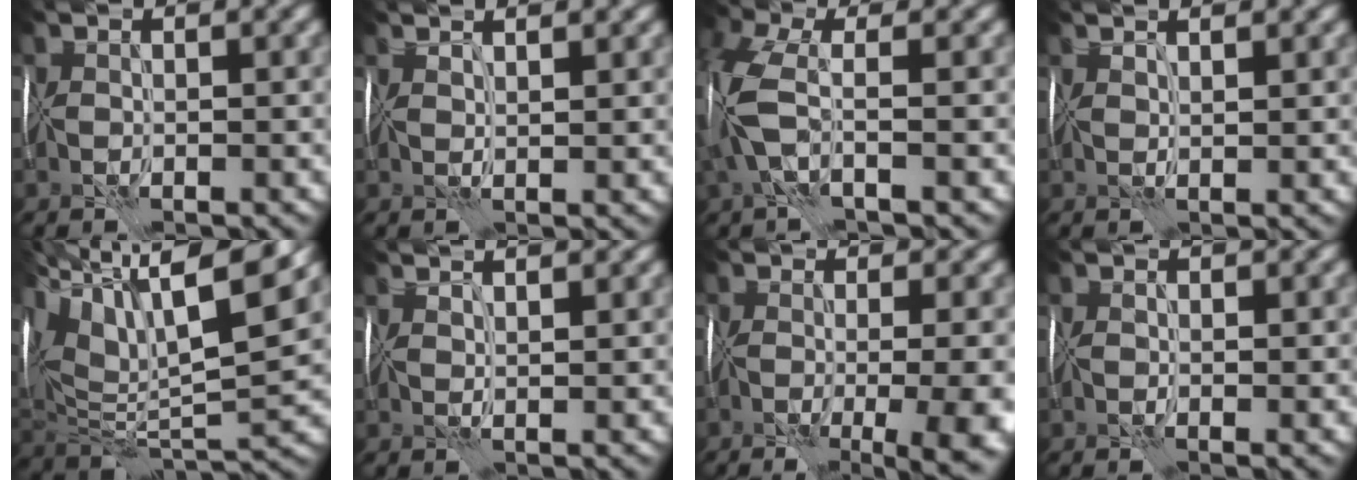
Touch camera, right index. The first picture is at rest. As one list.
[{"total": 3.5, "force": [2.6, 1.3, 1.8], "torque": [-0.009, 0.023, 0.017]}, {"total": 4.7, "force": [-0.7, 2.3, 4.0], "torque": [-0.110, 0.012, -0.027]}, {"total": 2.9, "force": [2.3, 1.0, 1.5], "torque": [-0.007, 0.019, 0.015]}, {"total": 16.2, "force": [9.1, 5.7, 12.1], "torque": [-0.252, 0.038, 0.166]}, {"total": 3.9, "force": [2.9, 1.5, 2.1], "torque": [-0.013, 0.026, 0.019]}, {"total": 12.2, "force": [-4.7, 5.0, 10.1], "torque": [-0.118, -0.012, -0.025]}, {"total": 1.1, "force": [0.2, 0.4, 1.0], "torque": [-0.012, -0.003, 0.007]}]